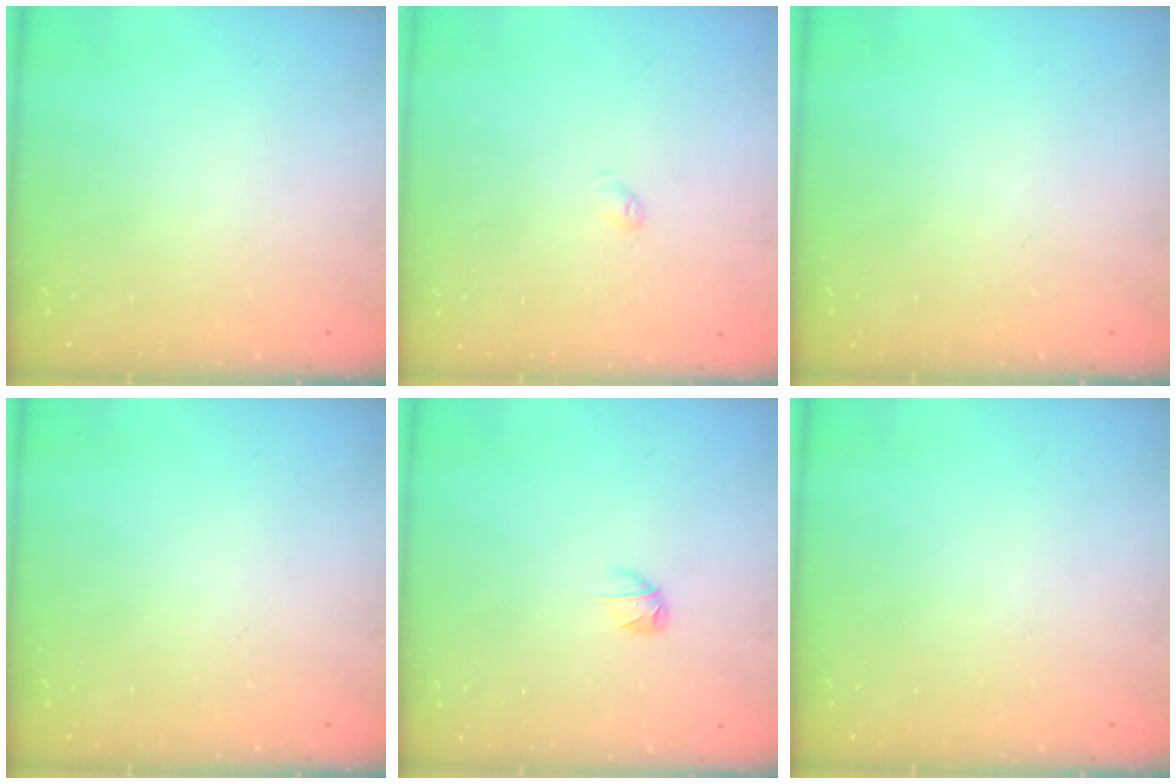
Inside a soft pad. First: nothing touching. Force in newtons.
{"total": 2.7, "press": 2.6, "slide": 0.4}
{"total": 0.0}
{"total": 0.0}
{"total": 2.8, "press": 2.7, "slide": 0.5}
{"total": 0.0}